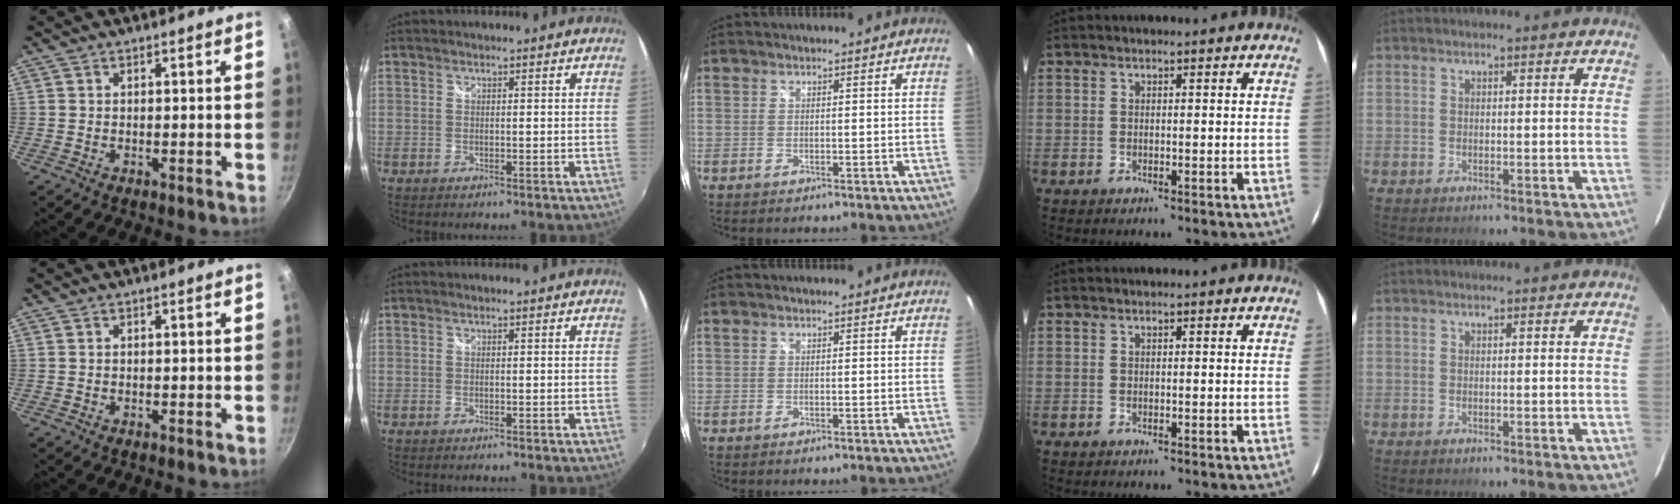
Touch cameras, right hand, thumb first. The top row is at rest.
{}